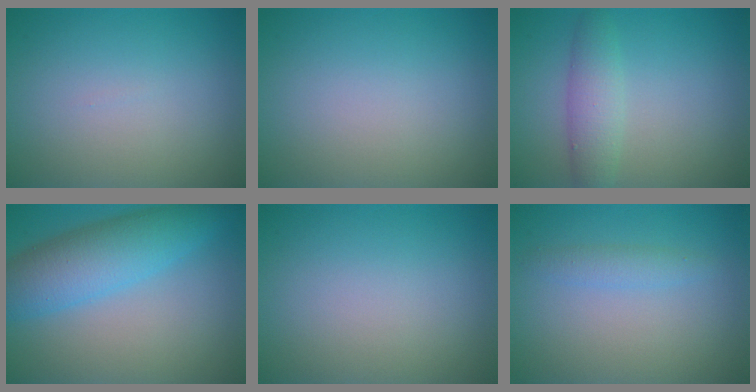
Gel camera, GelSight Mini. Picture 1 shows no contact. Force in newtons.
{"total": 0.0}
{"total": 2.9, "press": 2.9, "slide": 0.0}
{"total": 6.5, "press": 6.5, "slide": 0.2}
{"total": 0.0}
{"total": 1.5, "press": 1.4, "slide": 0.1}